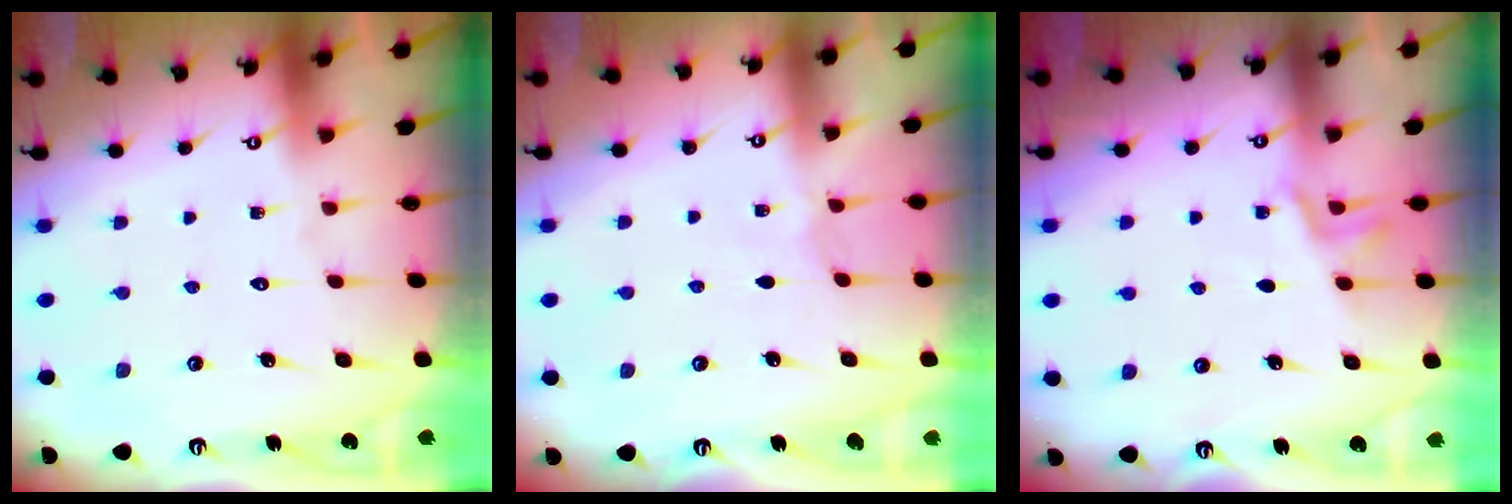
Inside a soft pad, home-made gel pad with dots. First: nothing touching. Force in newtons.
{"total": 2.3, "press": 2.3, "slide": 0.4}
{"total": 5.2, "press": 4.5, "slide": 2.6}